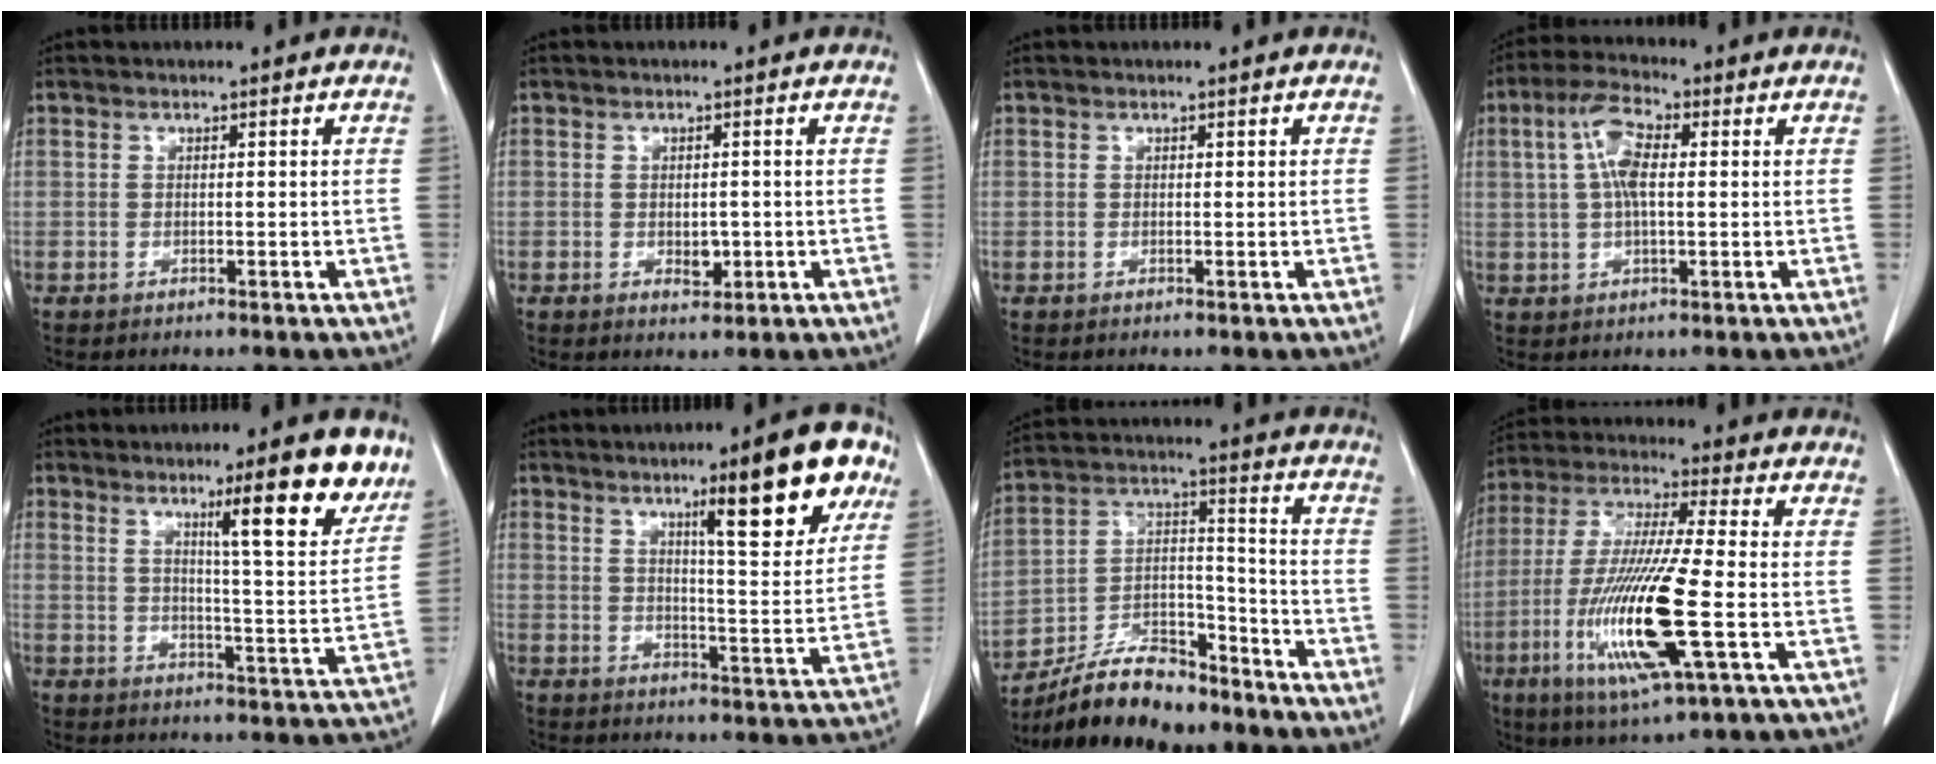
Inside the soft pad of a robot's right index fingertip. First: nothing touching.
{"total": 2.0, "force": [-0.3, 1.2, 1.5], "torque": [-0.020, 0.001, 0.003]}
{"total": 0.0}
{"total": 7.2, "force": [1.5, 2.4, 6.6], "torque": [-0.141, 0.016, 0.026]}
{"total": 12.9, "force": [8.2, 0.6, 10.0], "torque": [-0.131, -0.012, 0.115]}
{"total": 15.1, "force": [8.5, 1.9, 12.3], "torque": [-0.159, 0.000, 0.117]}
{"total": 13.4, "force": [-11.6, 4.0, 5.3], "torque": [-0.092, 0.025, -0.207]}
{"total": 16.7, "force": [-4.3, 0.9, 16.1], "torque": [-0.333, -0.020, -0.079]}